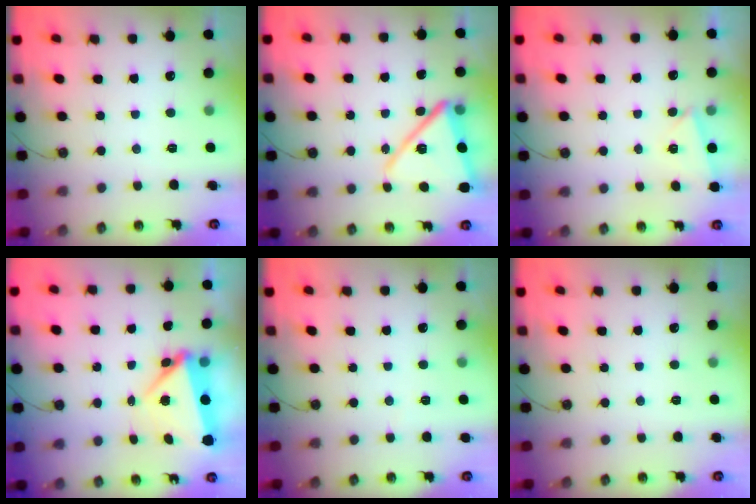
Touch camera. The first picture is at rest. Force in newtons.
{"total": 16.0, "press": 16.0, "slide": 1.0}
{"total": 2.8, "press": 1.7, "slide": 2.2}
{"total": 7.3, "press": 6.2, "slide": 3.9}
{"total": 2.0, "press": 2.0, "slide": 0.4}
{"total": 0.0}